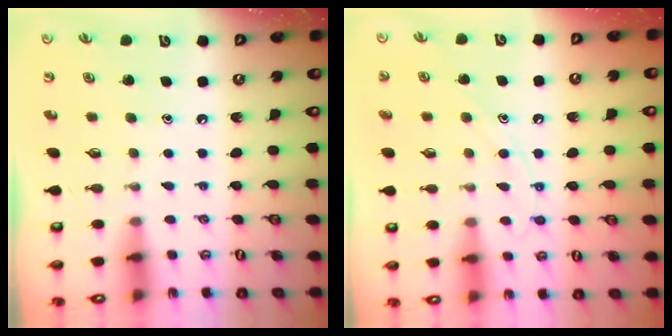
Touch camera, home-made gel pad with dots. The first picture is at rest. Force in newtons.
{"total": 8.7, "press": 8.6, "slide": 0.7}